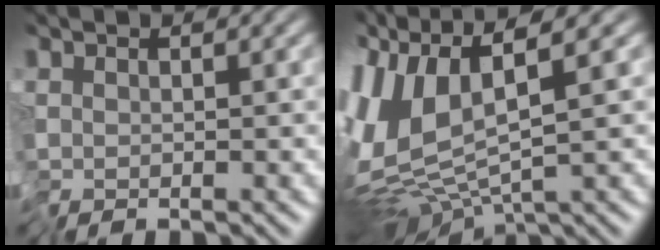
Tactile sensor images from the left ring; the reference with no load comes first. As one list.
[{"total": 8.0, "force": [0.6, 3.4, 7.2], "torque": [-0.163, -0.003, 0.021]}]